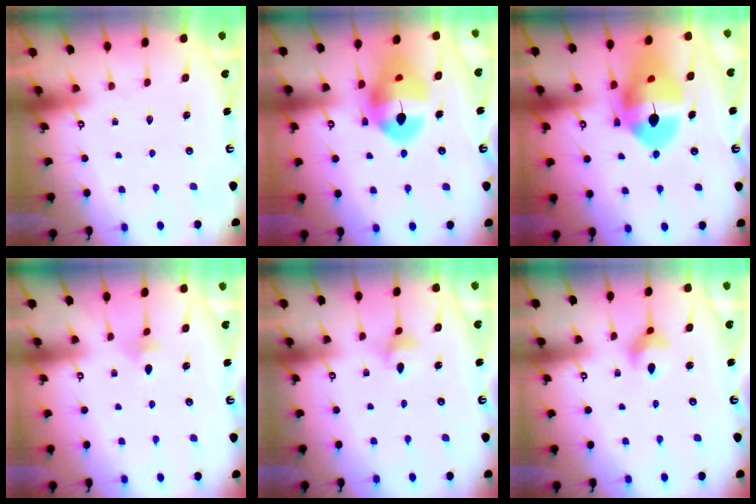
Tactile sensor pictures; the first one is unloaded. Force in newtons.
{"total": 16.3, "press": 16.2, "slide": 2.2}
{"total": 17.6, "press": 17.5, "slide": 2.0}
{"total": 4.0, "press": 3.8, "slide": 1.1}
{"total": 4.2, "press": 4.2, "slide": 0.7}
{"total": 5.9, "press": 5.8, "slide": 0.7}